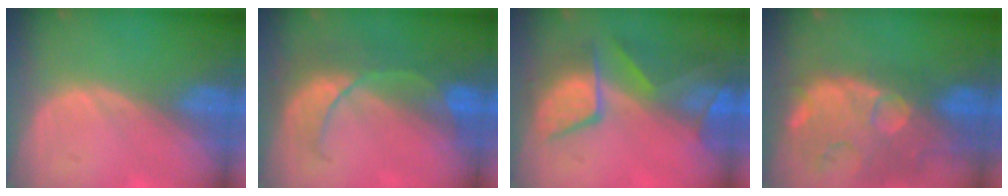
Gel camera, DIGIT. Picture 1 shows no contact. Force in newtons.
{"total": 8.0, "press": 7.3, "slide": 3.3}
{"total": 9.4, "press": 8.6, "slide": 3.8}
{"total": 14.4, "press": 11.8, "slide": 8.3}